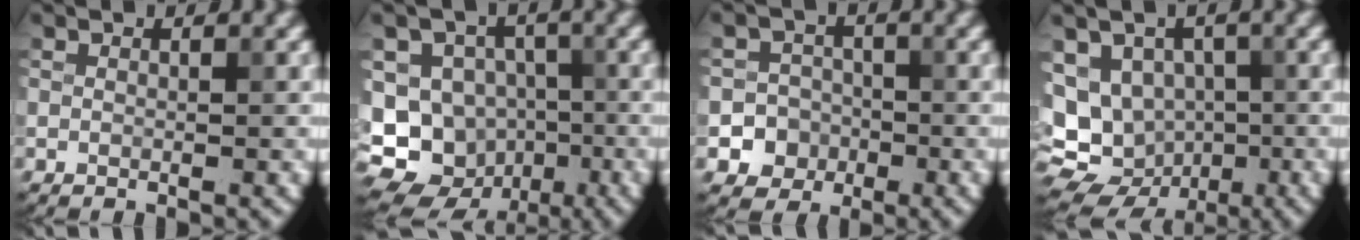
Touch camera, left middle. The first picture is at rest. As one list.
[{"total": 13.2, "force": [-5.4, 11.3, 4.0], "torque": [-0.085, -0.015, -0.086]}, {"total": 4.5, "force": [-1.8, 4.1, 0.6], "torque": [0.025, -0.001, -0.046]}, {"total": 12.2, "force": [-2.9, 10.3, 5.9], "torque": [-0.108, -0.023, -0.038]}]